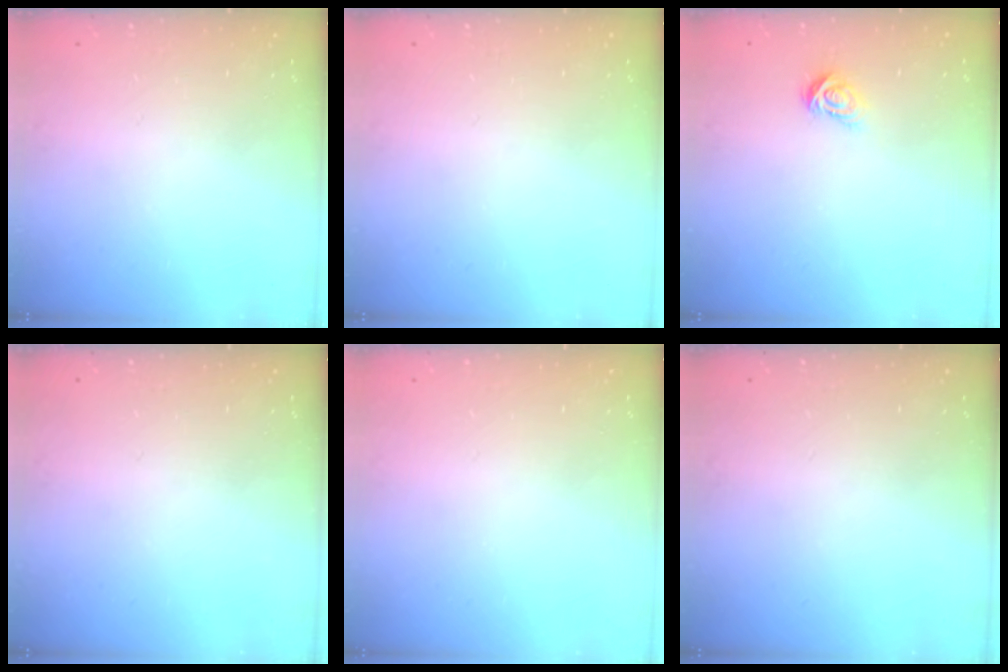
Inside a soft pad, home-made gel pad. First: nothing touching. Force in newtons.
{"total": 0.0}
{"total": 3.6, "press": 3.6, "slide": 0.4}
{"total": 0.0}
{"total": 0.0}
{"total": 0.0}